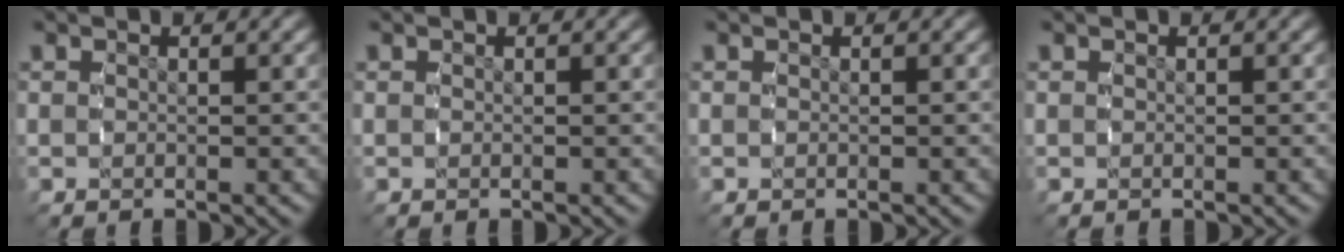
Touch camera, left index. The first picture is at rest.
{"total": 0.0}
{"total": 0.0}
{"total": 0.0}